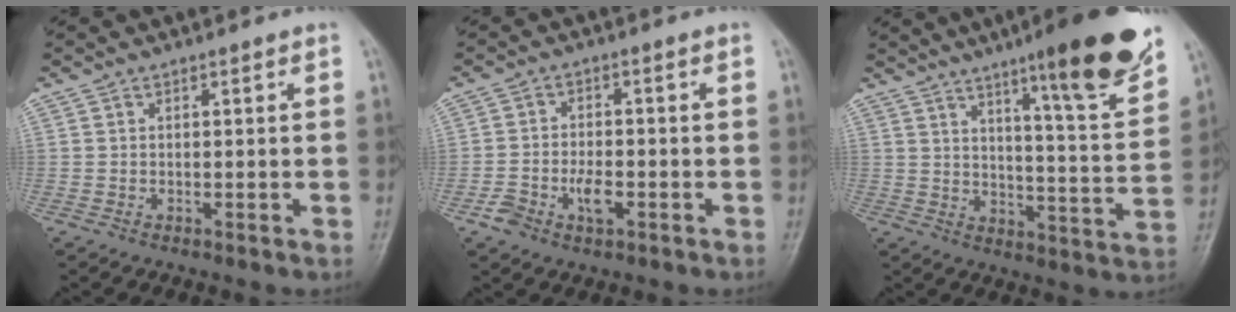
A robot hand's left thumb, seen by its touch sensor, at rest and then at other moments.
{"total": 5.8, "force": [-2.4, 3.3, 4.1], "torque": [-0.076, 0.017, -0.041]}
{"total": 18.0, "force": [11.4, 2.1, 13.7], "torque": [-0.170, -0.063, 0.167]}